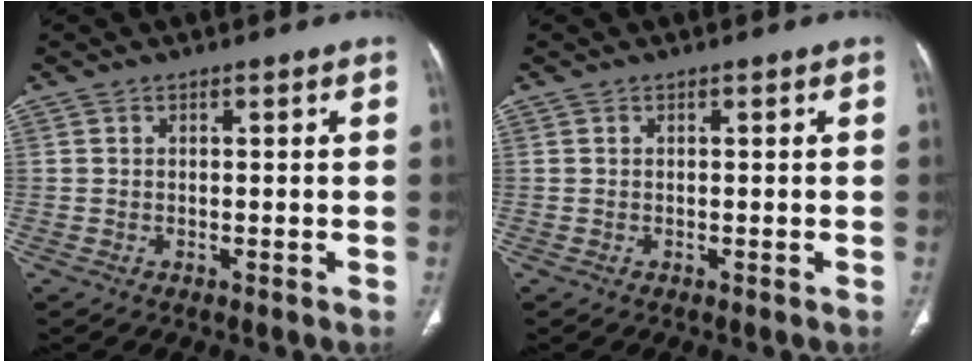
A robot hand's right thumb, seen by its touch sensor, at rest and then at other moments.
{"total": 0.0}